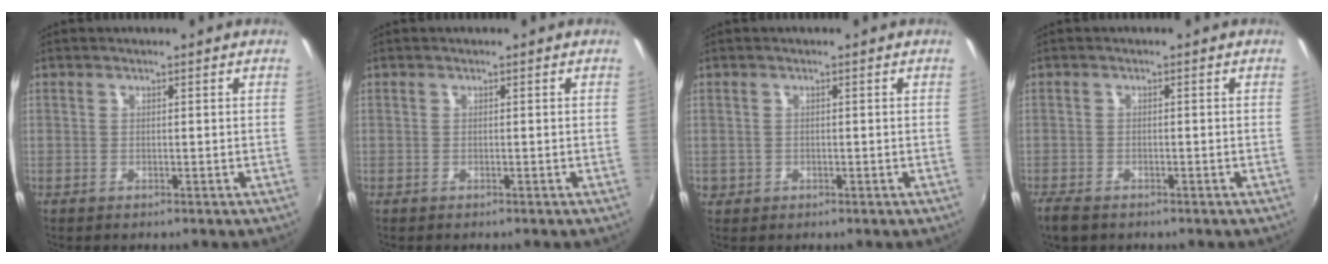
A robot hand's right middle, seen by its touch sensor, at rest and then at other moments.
{"total": 0.0}
{"total": 1.4, "force": [-0.4, 1.4, 0.3], "torque": [-0.007, -0.004, -0.005]}
{"total": 3.7, "force": [-2.8, 1.6, 1.7], "torque": [-0.045, -0.014, -0.056]}